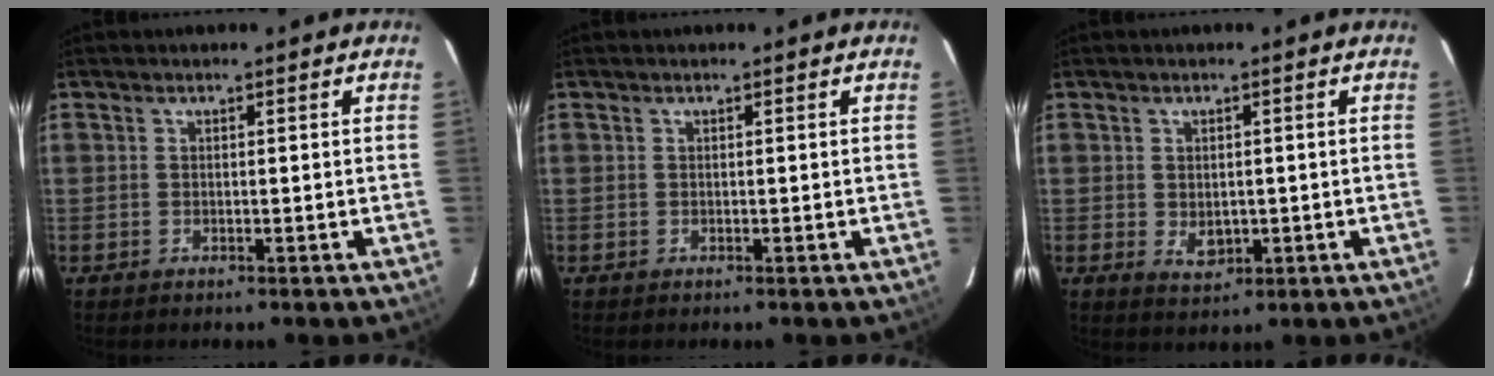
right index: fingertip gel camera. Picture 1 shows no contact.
{"total": 0.0}
{"total": 3.5, "force": [-0.3, 2.7, 2.2], "torque": [-0.037, -0.004, 0.001]}